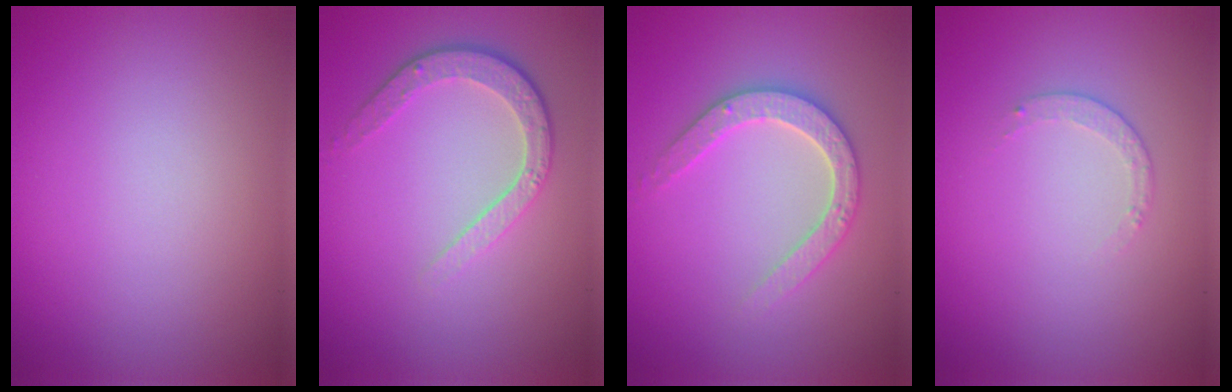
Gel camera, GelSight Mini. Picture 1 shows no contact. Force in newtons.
{"total": 3.6, "press": 2.8, "slide": 2.2}
{"total": 3.8, "press": 3.7, "slide": 0.8}
{"total": 0.8, "press": 0.6, "slide": 0.6}